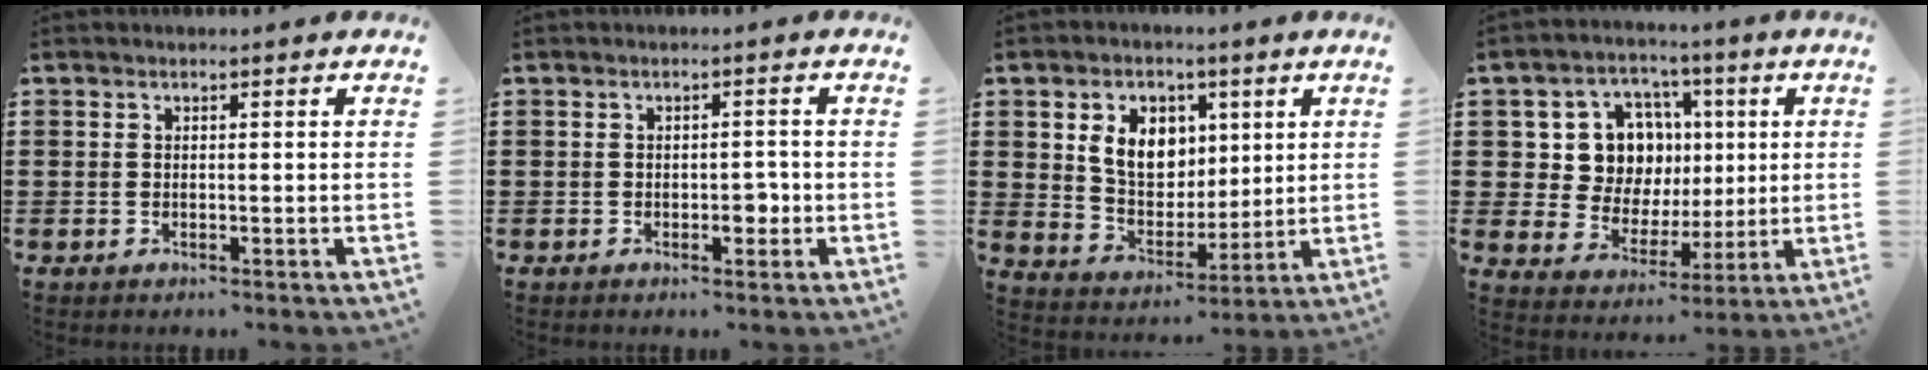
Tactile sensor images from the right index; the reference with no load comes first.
{"total": 2.5, "force": [-0.8, 1.2, 2.1], "torque": [-0.030, -0.001, -0.016]}
{"total": 8.4, "force": [2.6, 6.6, 4.6], "torque": [-0.101, 0.016, 0.046]}
{"total": 10.7, "force": [2.6, 9.3, 4.5], "torque": [-0.107, 0.005, 0.057]}